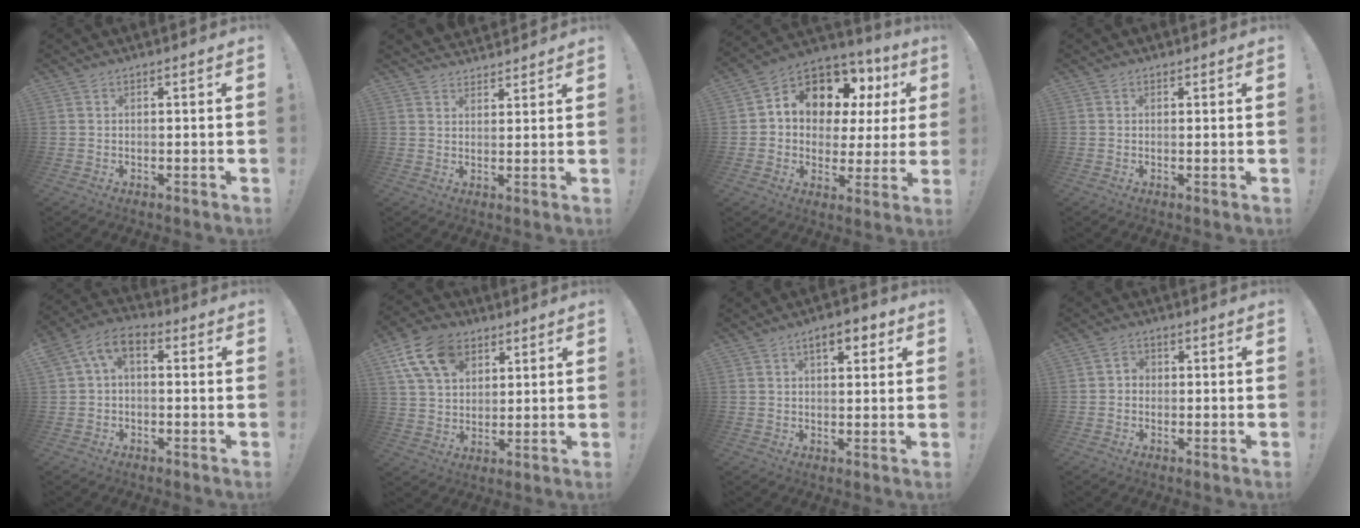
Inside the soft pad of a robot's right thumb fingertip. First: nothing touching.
{"total": 3.4, "force": [3.1, 1.4, 0.2], "torque": [0.001, -0.022, 0.057]}
{"total": 11.7, "force": [6.1, 8.0, 6.0], "torque": [-0.096, -0.050, 0.115]}
{"total": 0.7, "force": [0.5, 0.4, 0.2], "torque": [0.009, -0.006, 0.007]}
{"total": 6.6, "force": [1.0, 4.2, 5.0], "torque": [-0.108, 0.003, 0.024]}
{"total": 14.7, "force": [7.0, 10.0, 8.2], "torque": [-0.141, -0.023, 0.135]}
{"total": 6.1, "force": [3.2, 2.6, 4.4], "torque": [-0.056, -0.006, 0.050]}
{"total": 2.4, "force": [-0.9, 1.9, 1.1], "torque": [-0.018, 0.008, -0.016]}